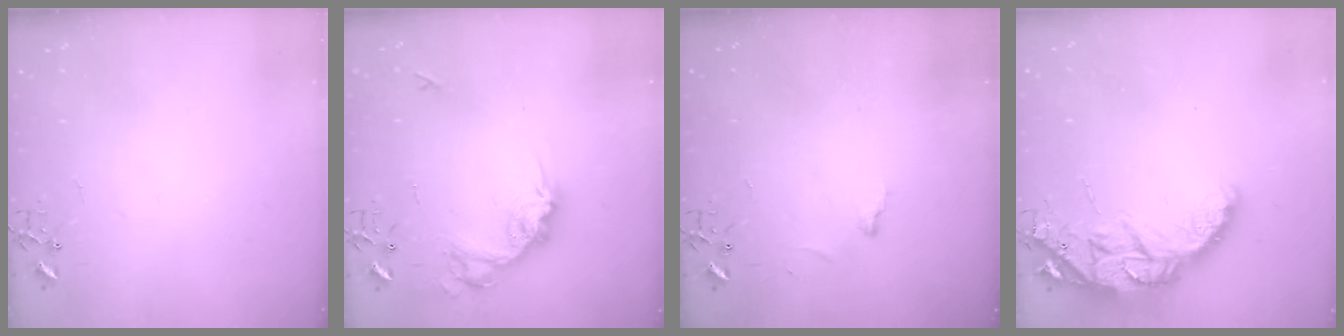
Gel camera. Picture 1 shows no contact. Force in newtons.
{"total": 17.6, "press": 17.6, "slide": 1.0}
{"total": 3.4, "press": 3.4, "slide": 0.4}
{"total": 19.5, "press": 19.4, "slide": 1.3}